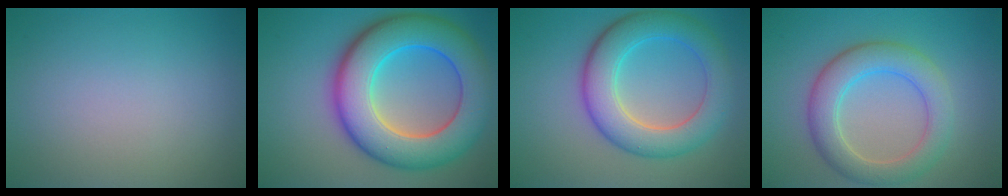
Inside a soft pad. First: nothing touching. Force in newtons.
{"total": 11.6, "press": 11.6, "slide": 0.2}
{"total": 7.0, "press": 7.0, "slide": 0.2}
{"total": 5.4, "press": 5.4, "slide": 0.1}